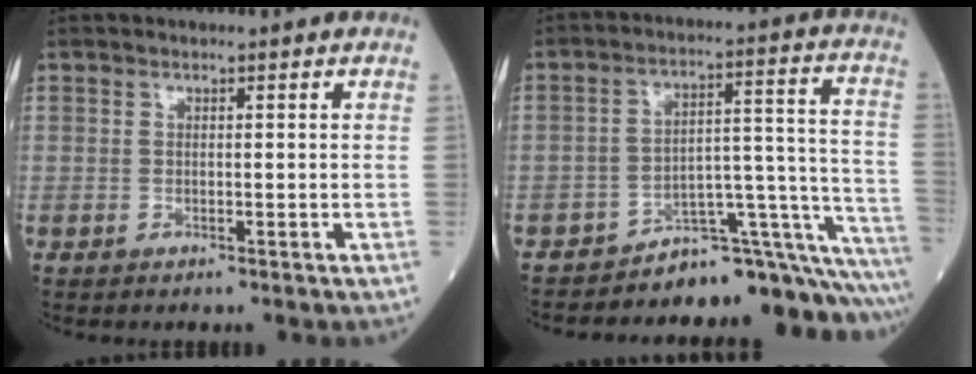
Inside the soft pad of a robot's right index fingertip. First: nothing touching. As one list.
[{"total": 15.1, "force": [-15.0, 0.2, 2.2], "torque": [0.016, 0.077, -0.205]}]